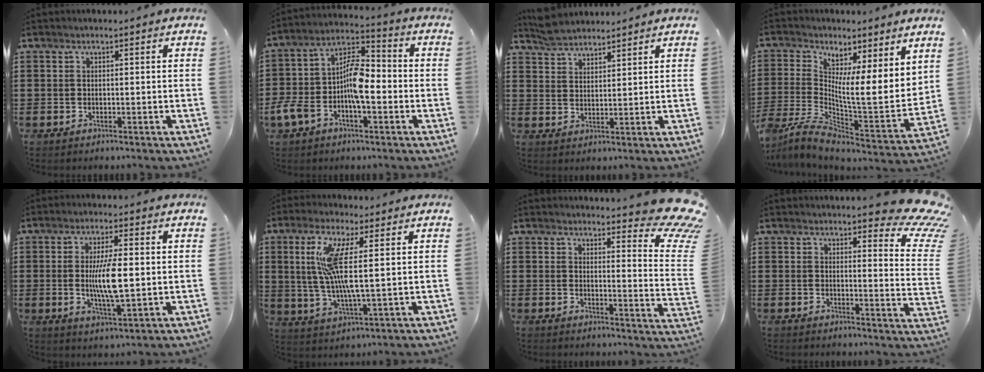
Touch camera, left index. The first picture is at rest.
{"total": 10.6, "force": [-3.0, 4.9, 8.9], "torque": [-0.200, 0.000, -0.061]}
{"total": 3.9, "force": [3.8, 1.1, 0.4], "torque": [-0.020, -0.003, 0.073]}
{"total": 5.4, "force": [2.7, 1.7, 4.4], "torque": [-0.107, -0.045, 0.042]}
{"total": 8.1, "force": [0.1, 2.4, 7.7], "torque": [-0.145, -0.001, -0.005]}
{"total": 10.1, "force": [2.4, 1.8, 9.6], "torque": [-0.216, -0.011, 0.033]}
{"total": 8.0, "force": [6.6, 1.3, 4.4], "torque": [-0.062, -0.045, 0.112]}
{"total": 7.6, "force": [6.3, 1.1, 4.1], "torque": [-0.062, -0.037, 0.107]}